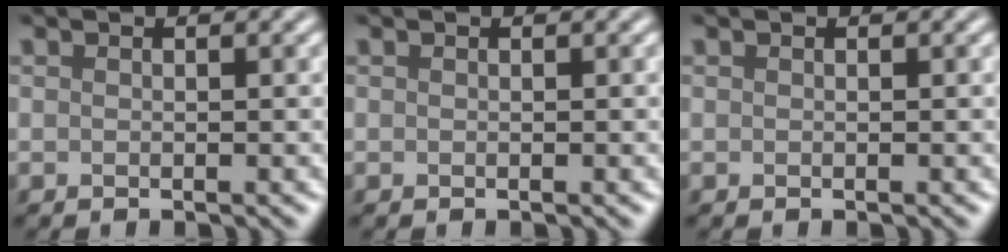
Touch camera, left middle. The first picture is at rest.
{"total": 0.0}
{"total": 0.0}